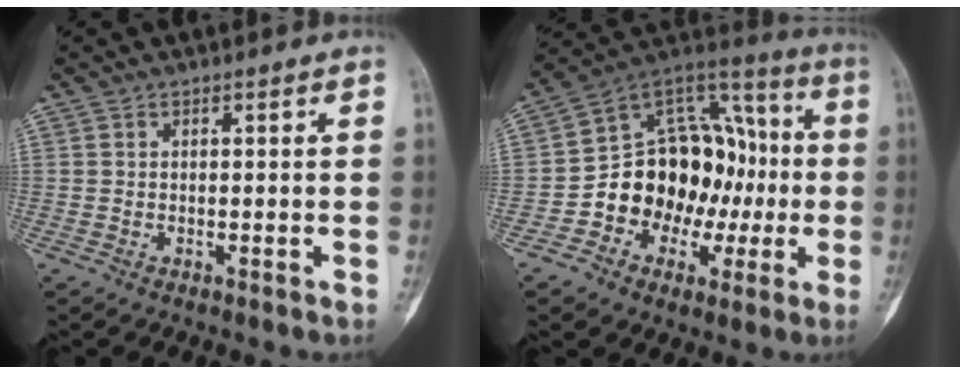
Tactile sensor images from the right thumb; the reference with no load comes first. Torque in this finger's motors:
{"motor_torque": [1.96, 2.20, 0.71, -0.82, 0.19]}